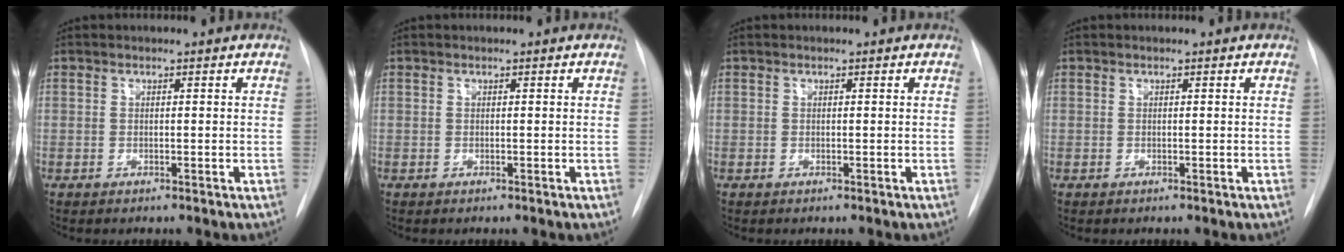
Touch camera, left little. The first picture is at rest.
{"total": 0.0}
{"total": 0.0}
{"total": 0.0}